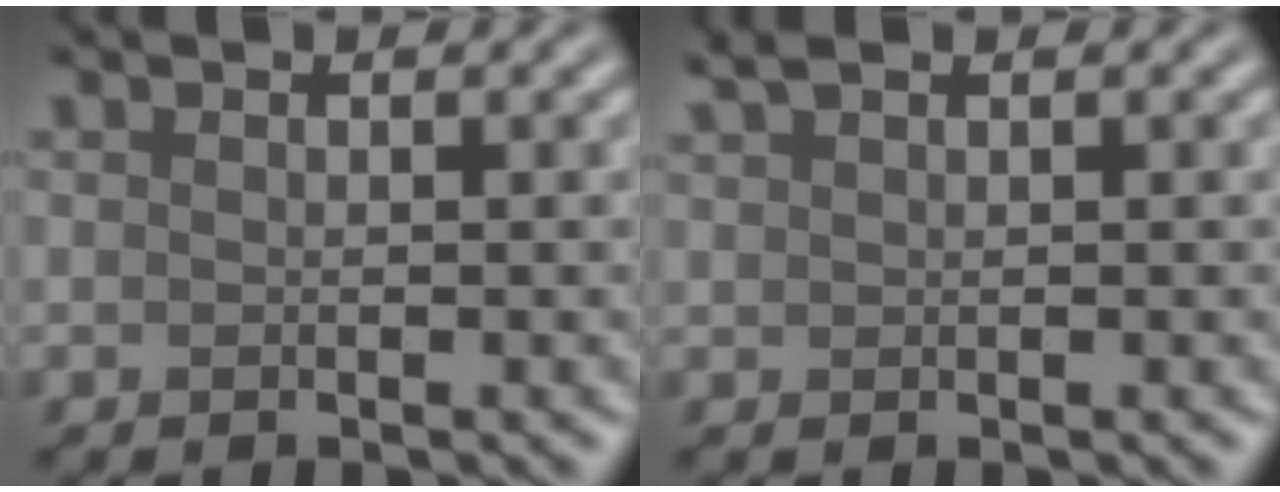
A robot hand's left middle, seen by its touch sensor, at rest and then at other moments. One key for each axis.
{"total": 0.9, "fx": 0.6, "fy": -0.7, "fz": -0.3, "tx": -0.010, "ty": -0.006, "tz": 0.039}